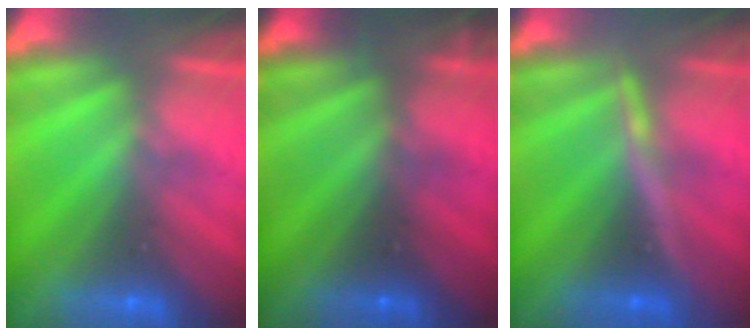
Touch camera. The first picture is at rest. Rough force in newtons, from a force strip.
{"total": 2.4}
{"total": 3.3}